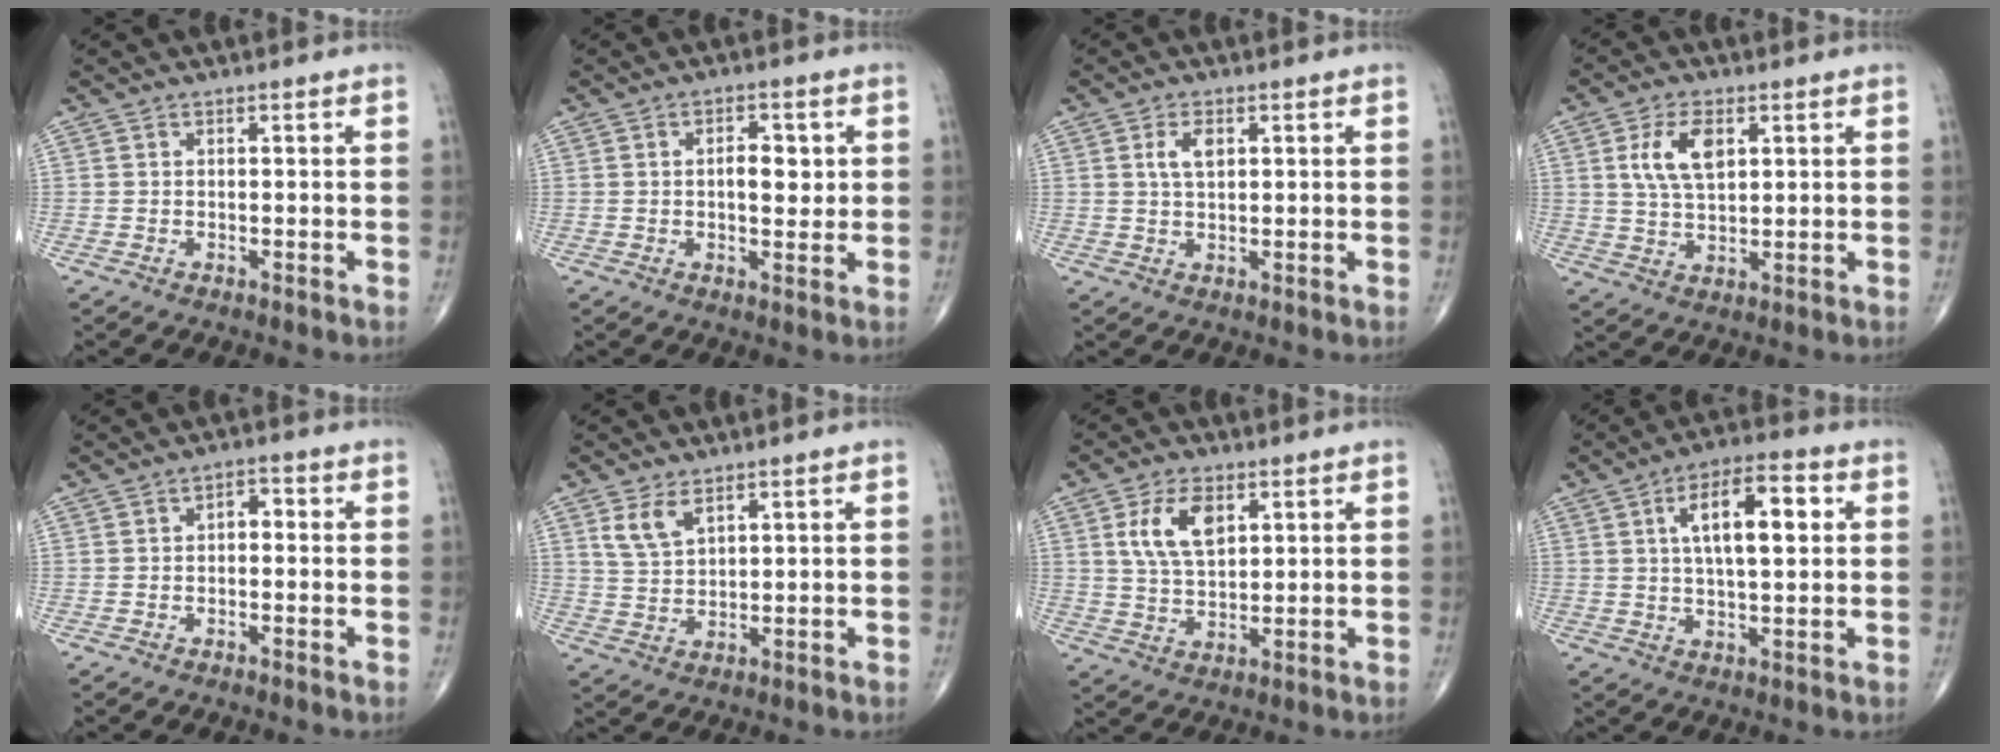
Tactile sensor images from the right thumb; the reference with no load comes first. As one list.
[{"total": 5.1, "force": [0.8, 2.6, 4.3], "torque": [-0.048, -0.002, 0.010]}, {"total": 3.7, "force": [1.2, 1.9, 2.9], "torque": [-0.053, 0.000, 0.023]}, {"total": 8.2, "force": [2.6, 4.4, 6.4], "torque": [-0.116, -0.006, 0.052]}, {"total": 2.5, "force": [-0.1, 1.6, 1.9], "torque": [-0.014, 0.010, -0.010]}, {"total": 5.0, "force": [2.9, 2.6, 3.2], "torque": [-0.057, -0.012, 0.063]}, {"total": 8.9, "force": [3.2, 4.8, 6.8], "torque": [-0.119, -0.008, 0.065]}, {"total": 12.0, "force": [3.0, 4.8, 10.6], "torque": [-0.161, 0.009, 0.045]}]